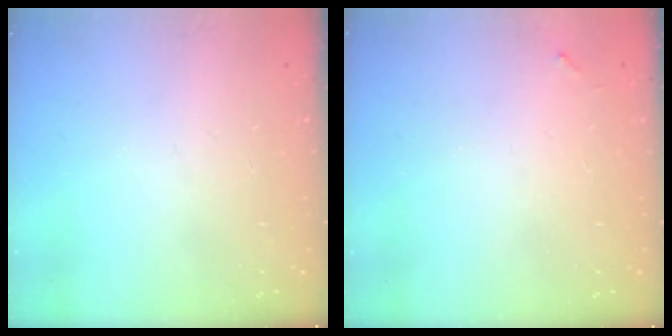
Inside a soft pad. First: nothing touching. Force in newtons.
{"total": 3.7, "press": 3.7, "slide": 0.2}